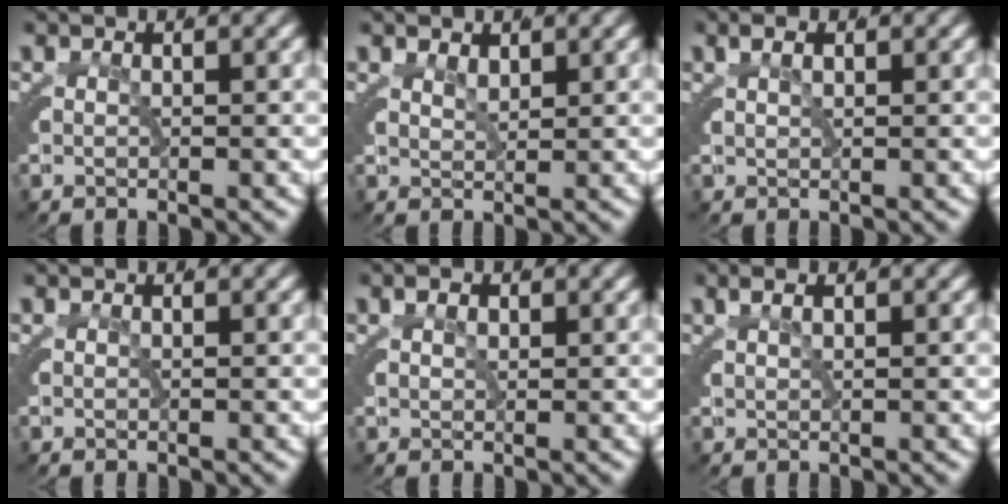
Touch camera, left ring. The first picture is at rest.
{"total": 0.7, "force": [0.7, 0.1, -0.2], "torque": [0.000, -0.004, 0.013]}
{"total": 0.7, "force": [0.5, 0.3, 0.4], "torque": [-0.006, 0.001, 0.009]}
{"total": 0.0}
{"total": 0.5, "force": [0.2, 0.4, 0.2], "torque": [-0.001, -0.003, 0.005]}
{"total": 0.7, "force": [0.5, 0.1, 0.4], "torque": [-0.006, 0.003, 0.009]}